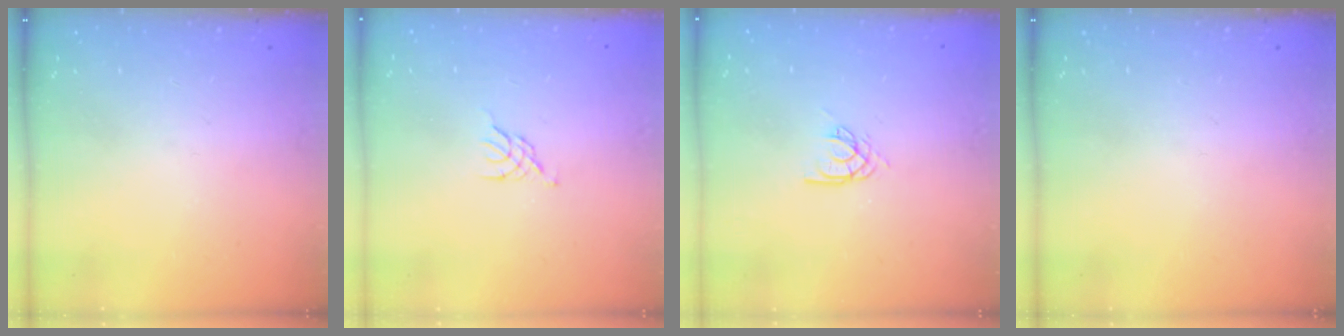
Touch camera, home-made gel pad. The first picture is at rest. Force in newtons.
{"total": 0.8, "press": 0.7, "slide": 0.3}
{"total": 4.5, "press": 4.5, "slide": 0.3}
{"total": 0.0}